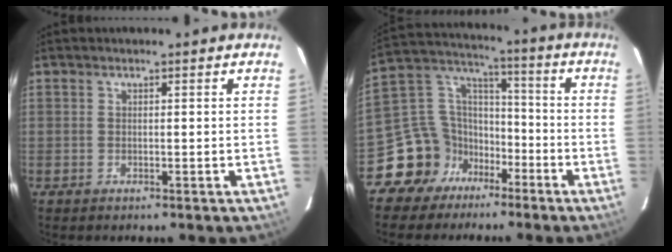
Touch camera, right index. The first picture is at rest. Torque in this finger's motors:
{"motor_torque": [0.08, -0.17, -0.19, -0.21]}